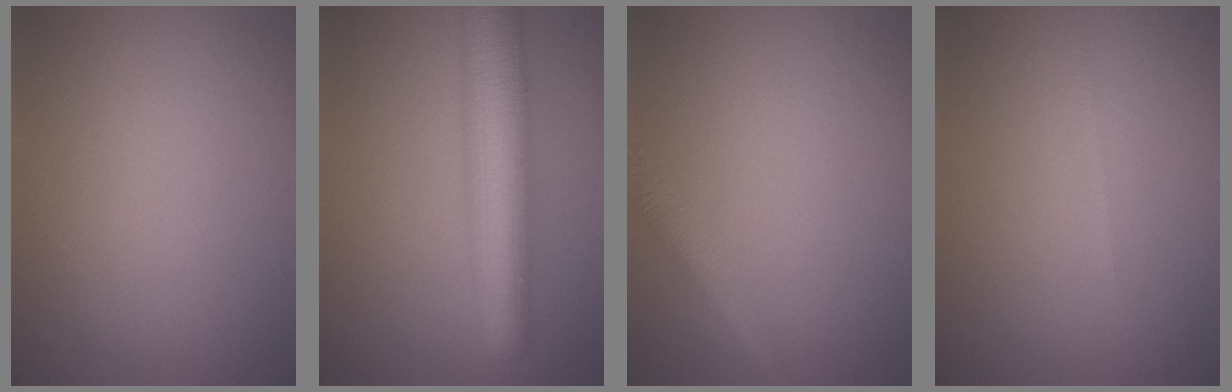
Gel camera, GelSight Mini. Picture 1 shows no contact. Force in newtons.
{"total": 8.9, "press": 8.9, "slide": 0.2}
{"total": 2.4, "press": 2.4, "slide": 0.1}
{"total": 0.5, "press": 0.5, "slide": 0.1}